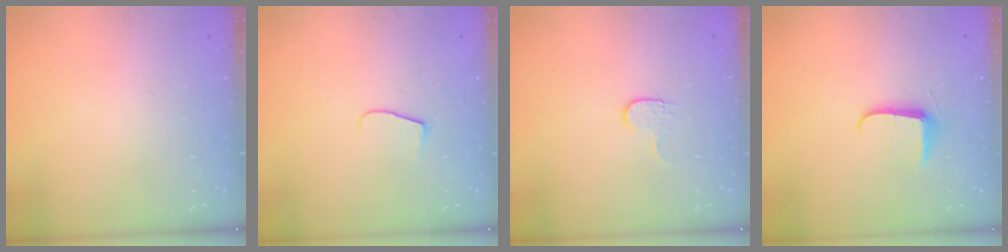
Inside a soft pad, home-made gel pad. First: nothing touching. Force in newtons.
{"total": 7.5, "press": 7.5, "slide": 0.6}
{"total": 3.6, "press": 3.6, "slide": 0.4}
{"total": 6.8, "press": 6.7, "slide": 0.9}